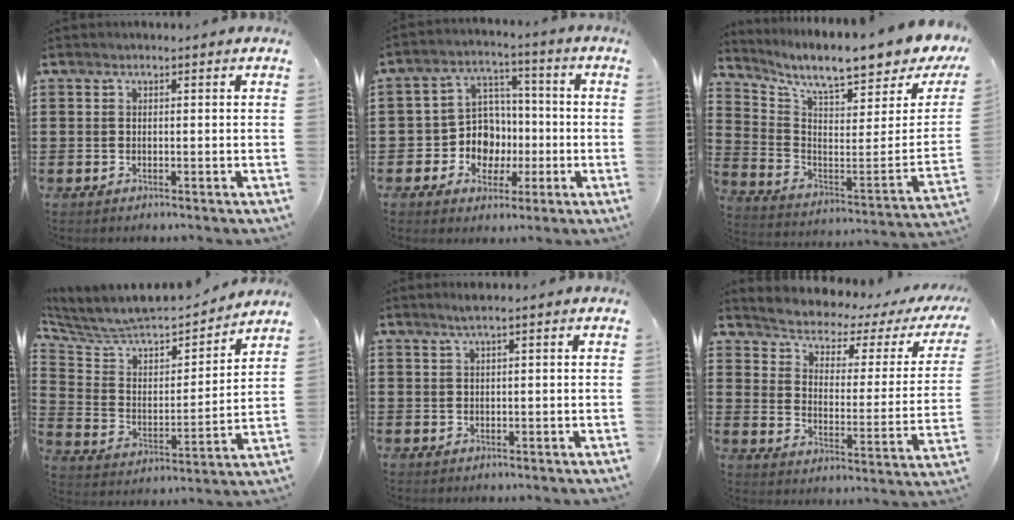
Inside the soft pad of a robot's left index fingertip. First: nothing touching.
{"total": 8.4, "force": [-1.2, 7.8, 2.9], "torque": [-0.075, 0.012, -0.015]}
{"total": 8.7, "force": [7.2, 0.3, 4.8], "torque": [-0.110, -0.071, 0.112]}
{"total": 6.5, "force": [6.0, 1.9, 1.4], "torque": [-0.065, -0.051, 0.099]}
{"total": 1.4, "force": [0.8, -0.2, 1.2], "torque": [-0.023, 0.000, 0.014]}
{"total": 2.7, "force": [2.3, 0.7, 1.1], "torque": [-0.041, -0.028, 0.029]}